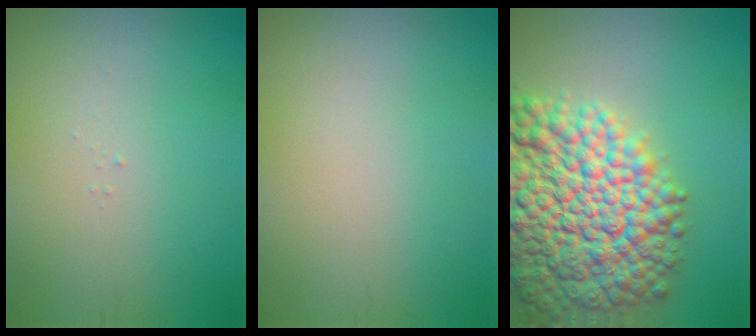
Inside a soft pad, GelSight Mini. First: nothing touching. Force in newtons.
{"total": 0.0}
{"total": 15.3, "press": 15.3, "slide": 0.5}